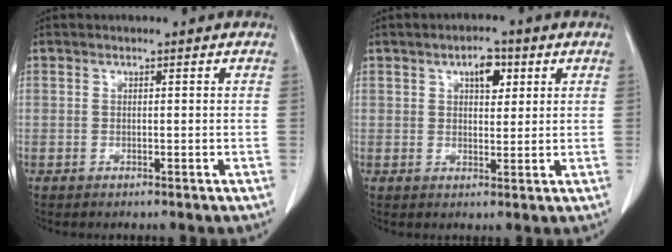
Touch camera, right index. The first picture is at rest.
{"total": 4.0, "force": [1.8, 2.0, 3.0], "torque": [-0.048, 0.007, 0.026]}